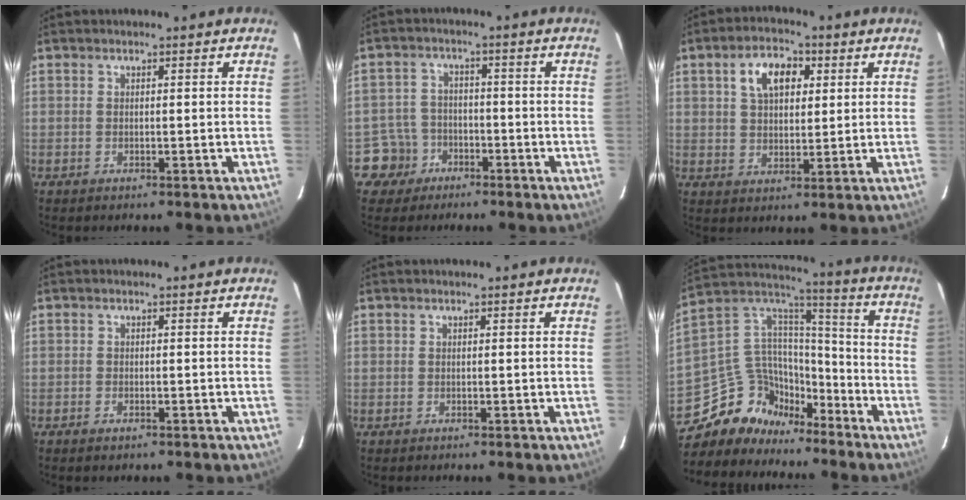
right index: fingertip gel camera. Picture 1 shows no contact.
{"total": 5.7, "force": [-3.1, 4.7, -0.4], "torque": [-0.006, 0.024, -0.057]}
{"total": 8.3, "force": [3.1, 5.0, 5.8], "torque": [-0.099, 0.026, 0.056]}
{"total": 1.2, "force": [-0.9, 0.7, 0.5], "torque": [-0.012, -0.002, -0.016]}
{"total": 0.0}
{"total": 15.2, "force": [-12.0, 8.5, 4.0], "torque": [-0.097, 0.052, -0.207]}